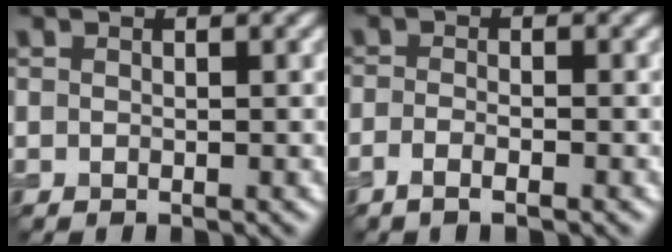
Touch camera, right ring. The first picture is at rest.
{"total": 1.4, "force": [-1.0, 0.2, 0.9], "torque": [-0.021, -0.004, -0.023]}